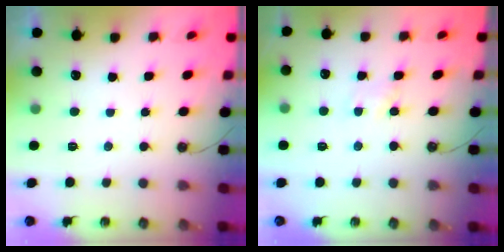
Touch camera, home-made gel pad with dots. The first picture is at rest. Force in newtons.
{"total": 1.8, "press": 1.7, "slide": 0.3}